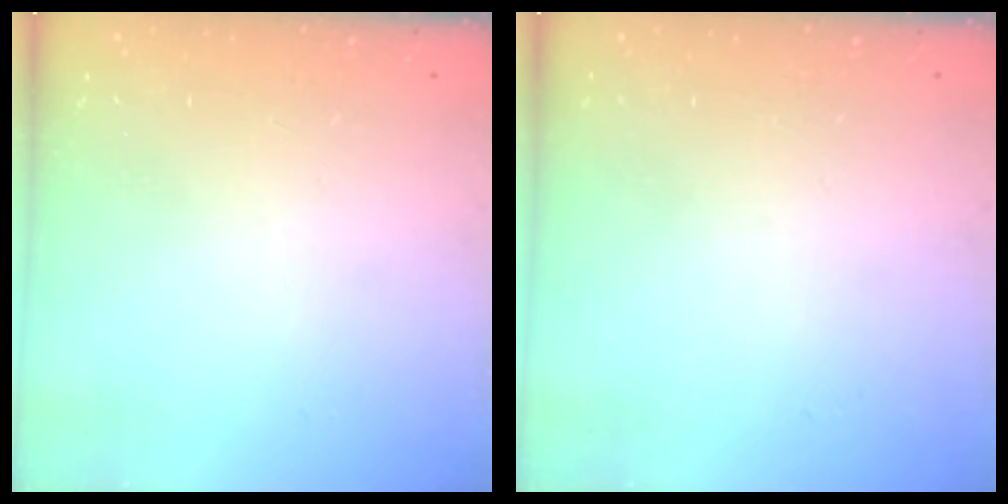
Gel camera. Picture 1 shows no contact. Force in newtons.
{"total": 0.0}